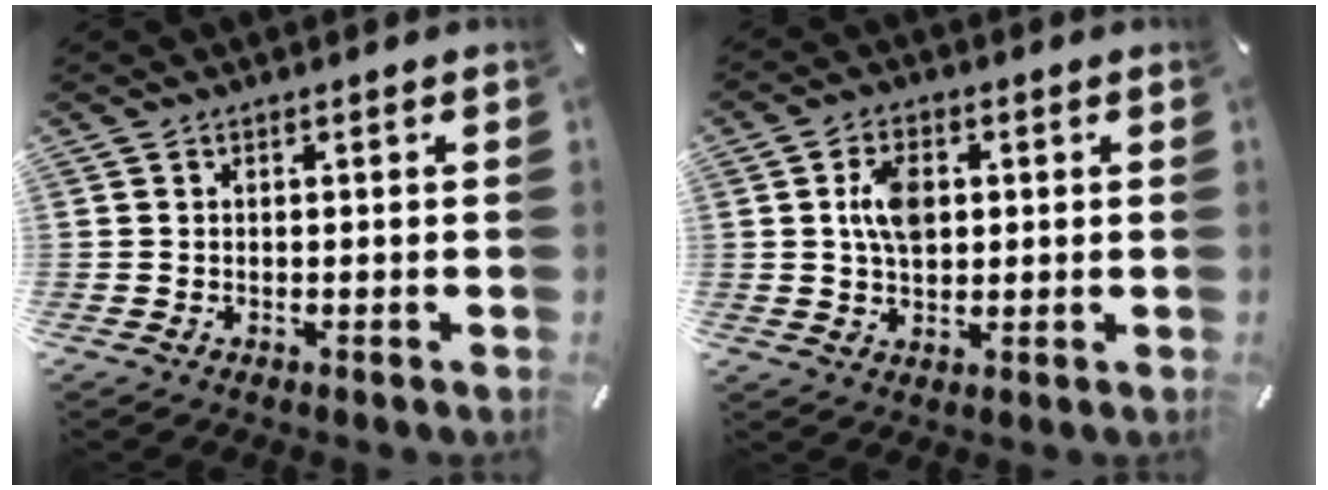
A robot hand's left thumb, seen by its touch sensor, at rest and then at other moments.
{"total": 7.5, "force": [1.4, 5.0, 5.4], "torque": [-0.110, 0.002, 0.019]}